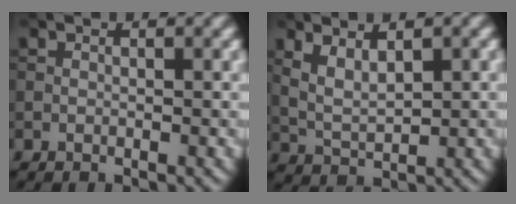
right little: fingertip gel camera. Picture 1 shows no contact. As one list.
[{"total": 3.2, "force": [1.2, 1.3, 2.7], "torque": [-0.057, -0.003, 0.028]}]